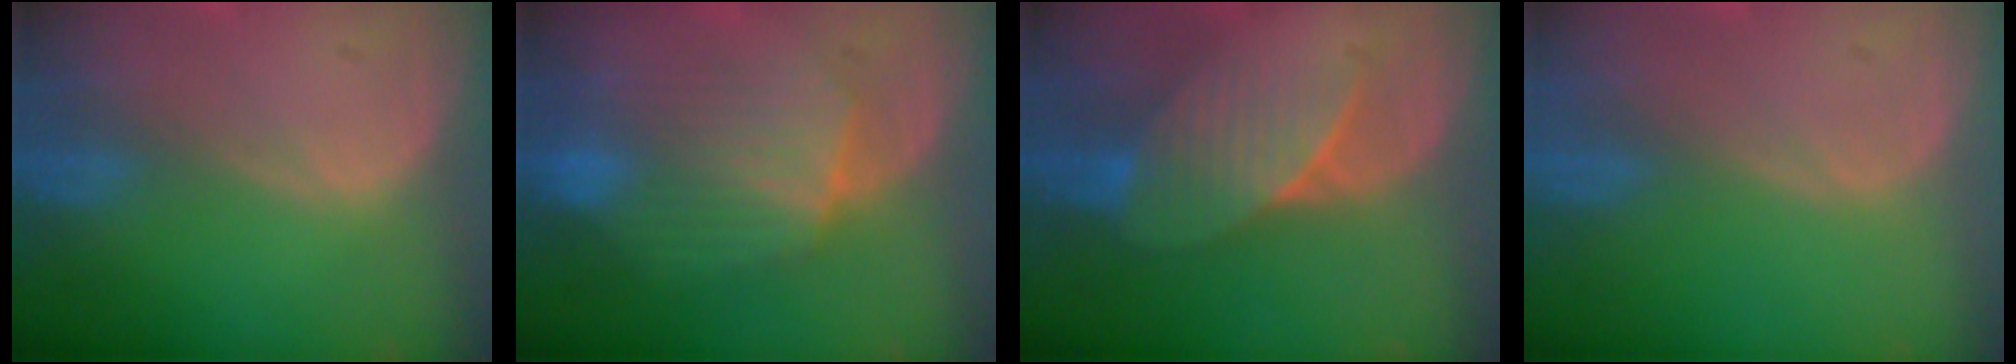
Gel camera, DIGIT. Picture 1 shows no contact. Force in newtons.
{"total": 7.7, "press": 7.6, "slide": 0.7}
{"total": 7.1, "press": 6.5, "slide": 2.8}
{"total": 0.0}